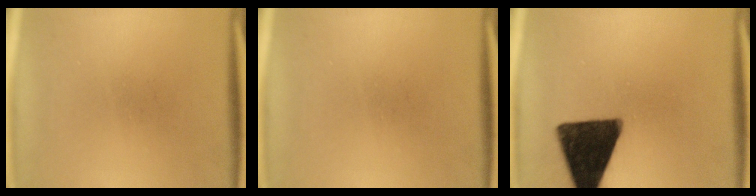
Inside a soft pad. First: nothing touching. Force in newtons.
{"total": 0.0}
{"total": 16.5}